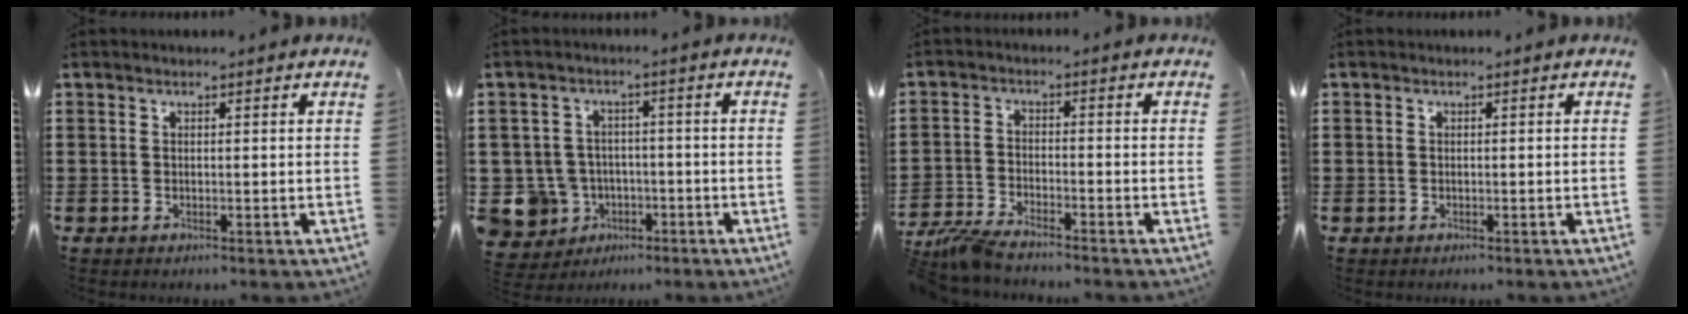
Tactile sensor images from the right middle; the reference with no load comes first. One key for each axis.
{"total": 7.2, "fx": -2.3, "fy": 6.4, "fz": 2.2, "tx": -0.097, "ty": 0.003, "tz": -0.044}
{"total": 4.4, "fx": -4.1, "fy": 0.4, "fz": 1.5, "tx": -0.055, "ty": -0.009, "tz": -0.088}
{"total": 0.8, "fx": -0.3, "fy": 0.7, "fz": 0.1, "tx": -0.003, "ty": 0.003, "tz": -0.006}